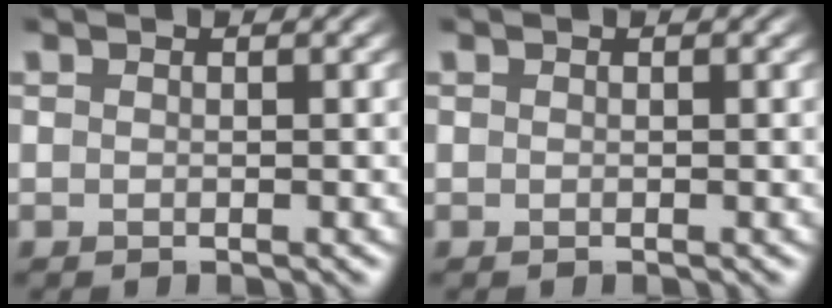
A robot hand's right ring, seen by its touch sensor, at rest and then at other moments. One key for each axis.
{"total": 0.0}